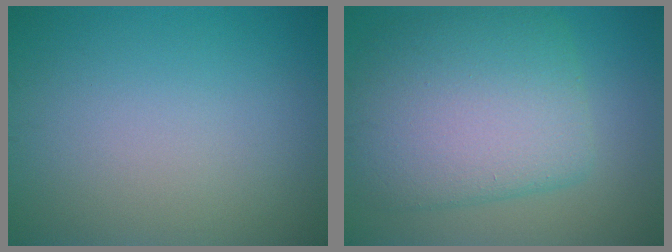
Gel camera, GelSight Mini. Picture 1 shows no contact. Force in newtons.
{"total": 9.3, "press": 9.3, "slide": 0.2}